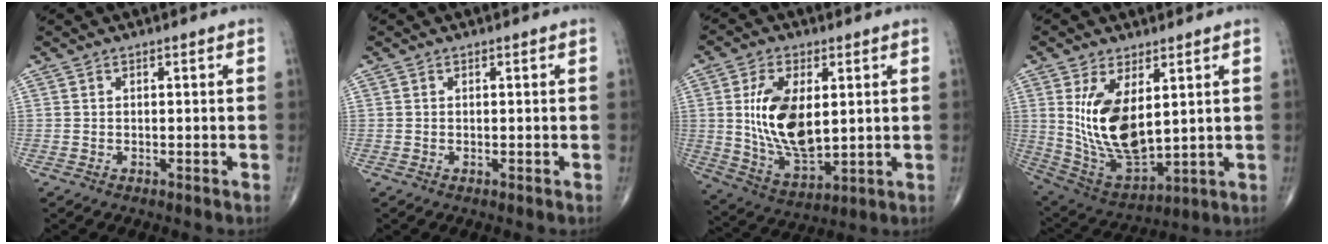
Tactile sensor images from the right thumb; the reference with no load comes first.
{"total": 0.0}
{"total": 15.2, "force": [2.1, 8.0, 12.7], "torque": [-0.228, -0.019, 0.051]}
{"total": 15.1, "force": [3.4, 7.6, 12.7], "torque": [-0.228, -0.024, 0.089]}